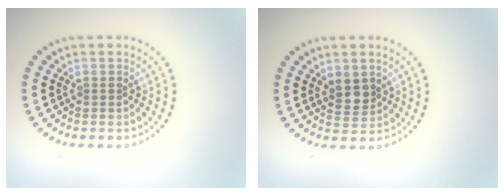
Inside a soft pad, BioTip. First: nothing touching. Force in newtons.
{"total": 2.0, "press": 1.8, "slide": 0.9}